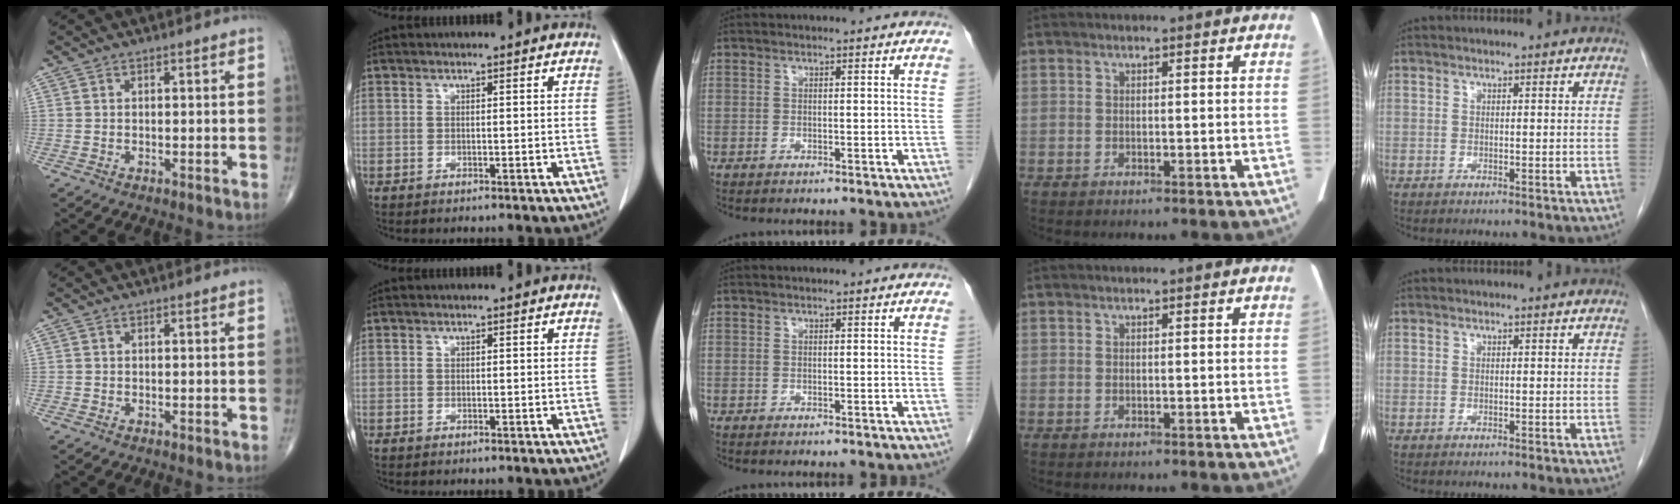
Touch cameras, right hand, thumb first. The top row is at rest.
{}